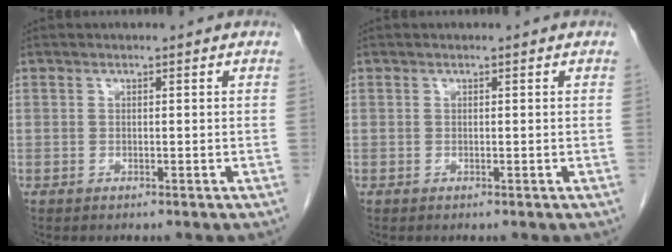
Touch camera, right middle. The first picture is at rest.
{"total": 0.0}